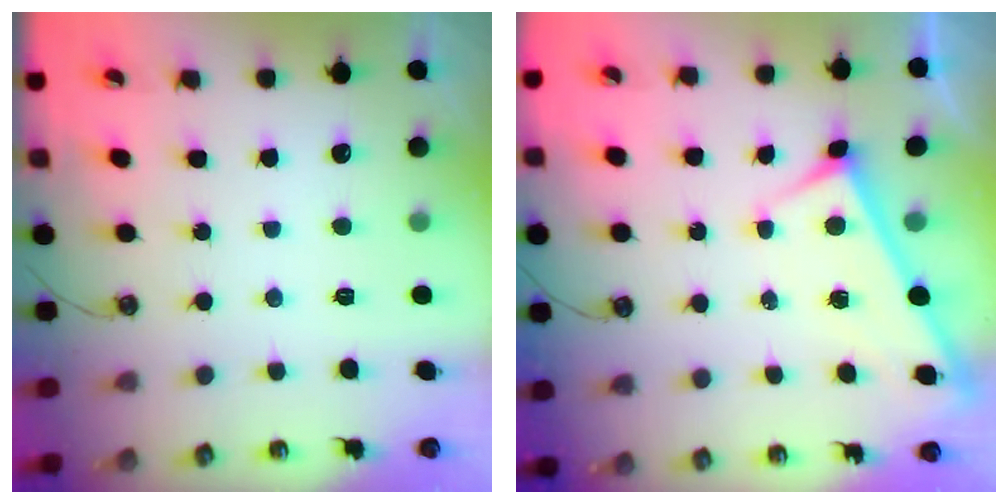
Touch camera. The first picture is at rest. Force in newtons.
{"total": 3.1, "press": 3.1, "slide": 0.3}